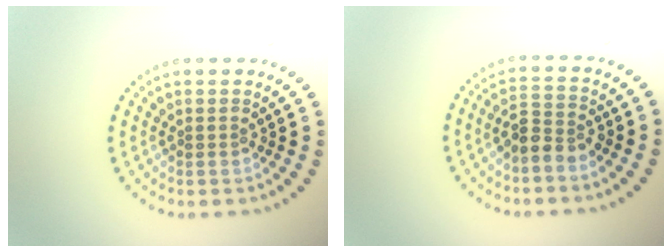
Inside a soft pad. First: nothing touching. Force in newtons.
{"total": 2.6, "press": 2.4, "slide": 1.0}